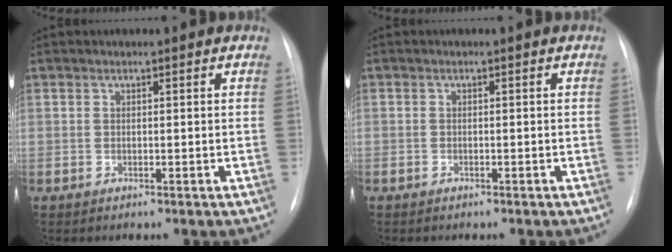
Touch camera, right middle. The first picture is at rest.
{"total": 0.6, "force": [-0.5, 0.3, 0.1], "torque": [-0.008, 0.001, -0.009]}